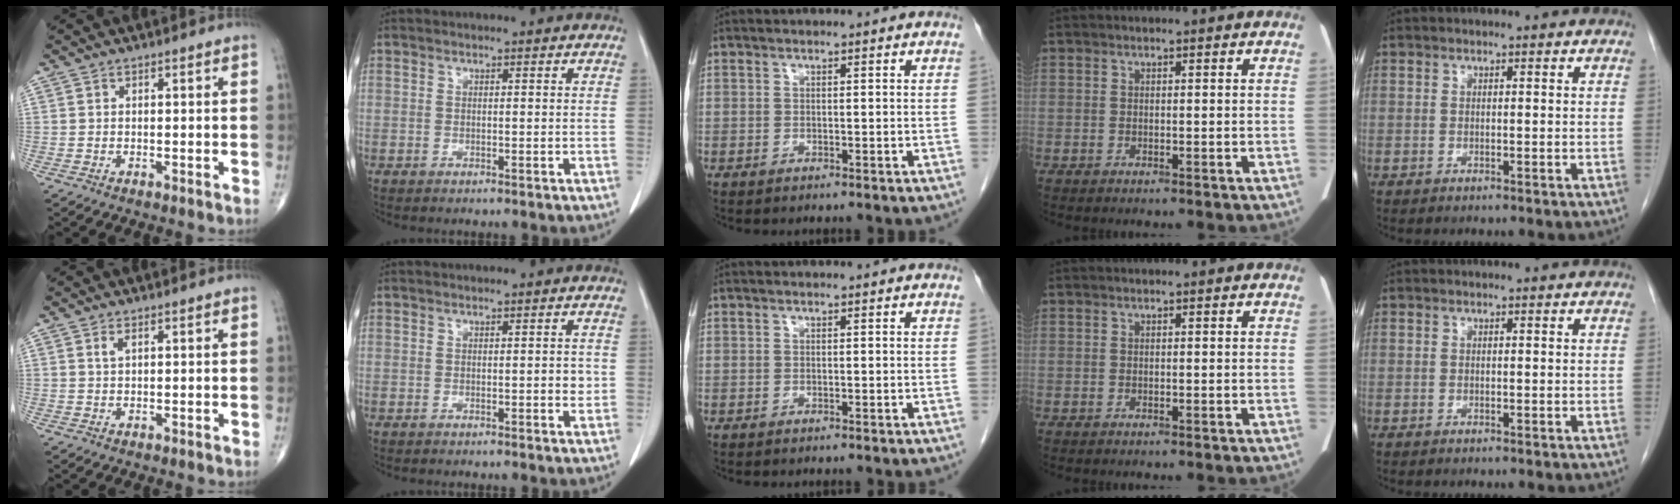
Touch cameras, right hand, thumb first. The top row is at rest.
{"thumb": {"total": 1.3, "force": [0.6, 0.5, 1.0], "torque": [-0.023, 0.004, 0.012]}, "index": {"total": 1.2, "force": [-0.1, 0.4, 1.1], "torque": [-0.014, 0.001, -0.001]}}